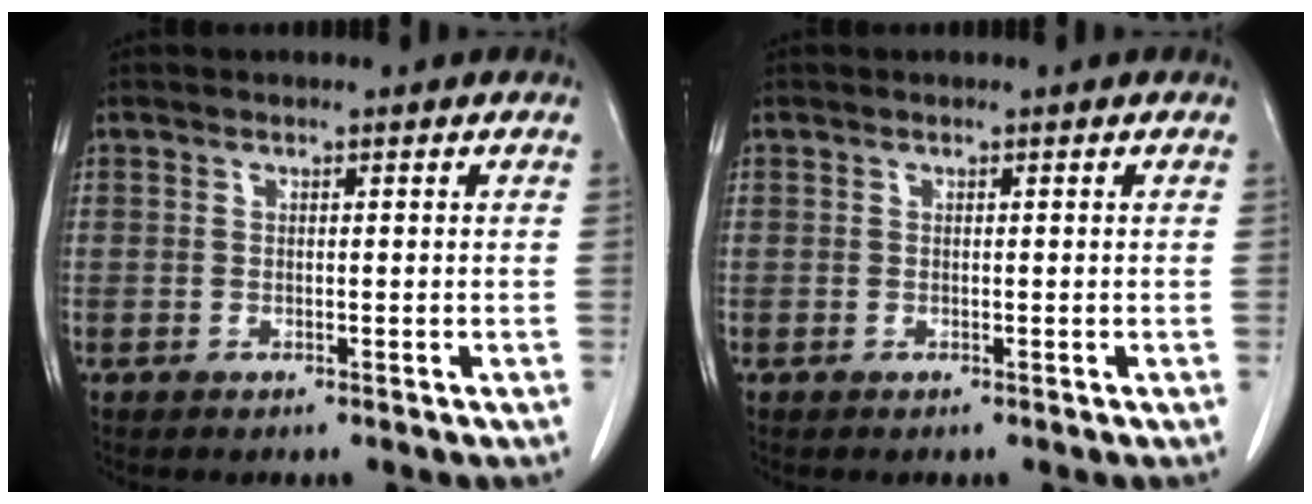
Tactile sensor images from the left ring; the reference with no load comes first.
{"total": 0.0}